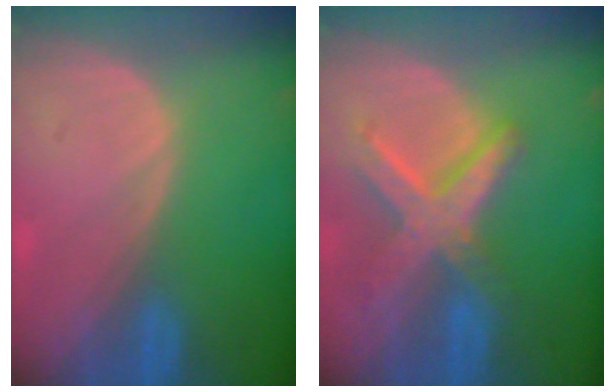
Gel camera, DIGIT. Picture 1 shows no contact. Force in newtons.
{"total": 8.4, "press": 7.2, "slide": 4.3}